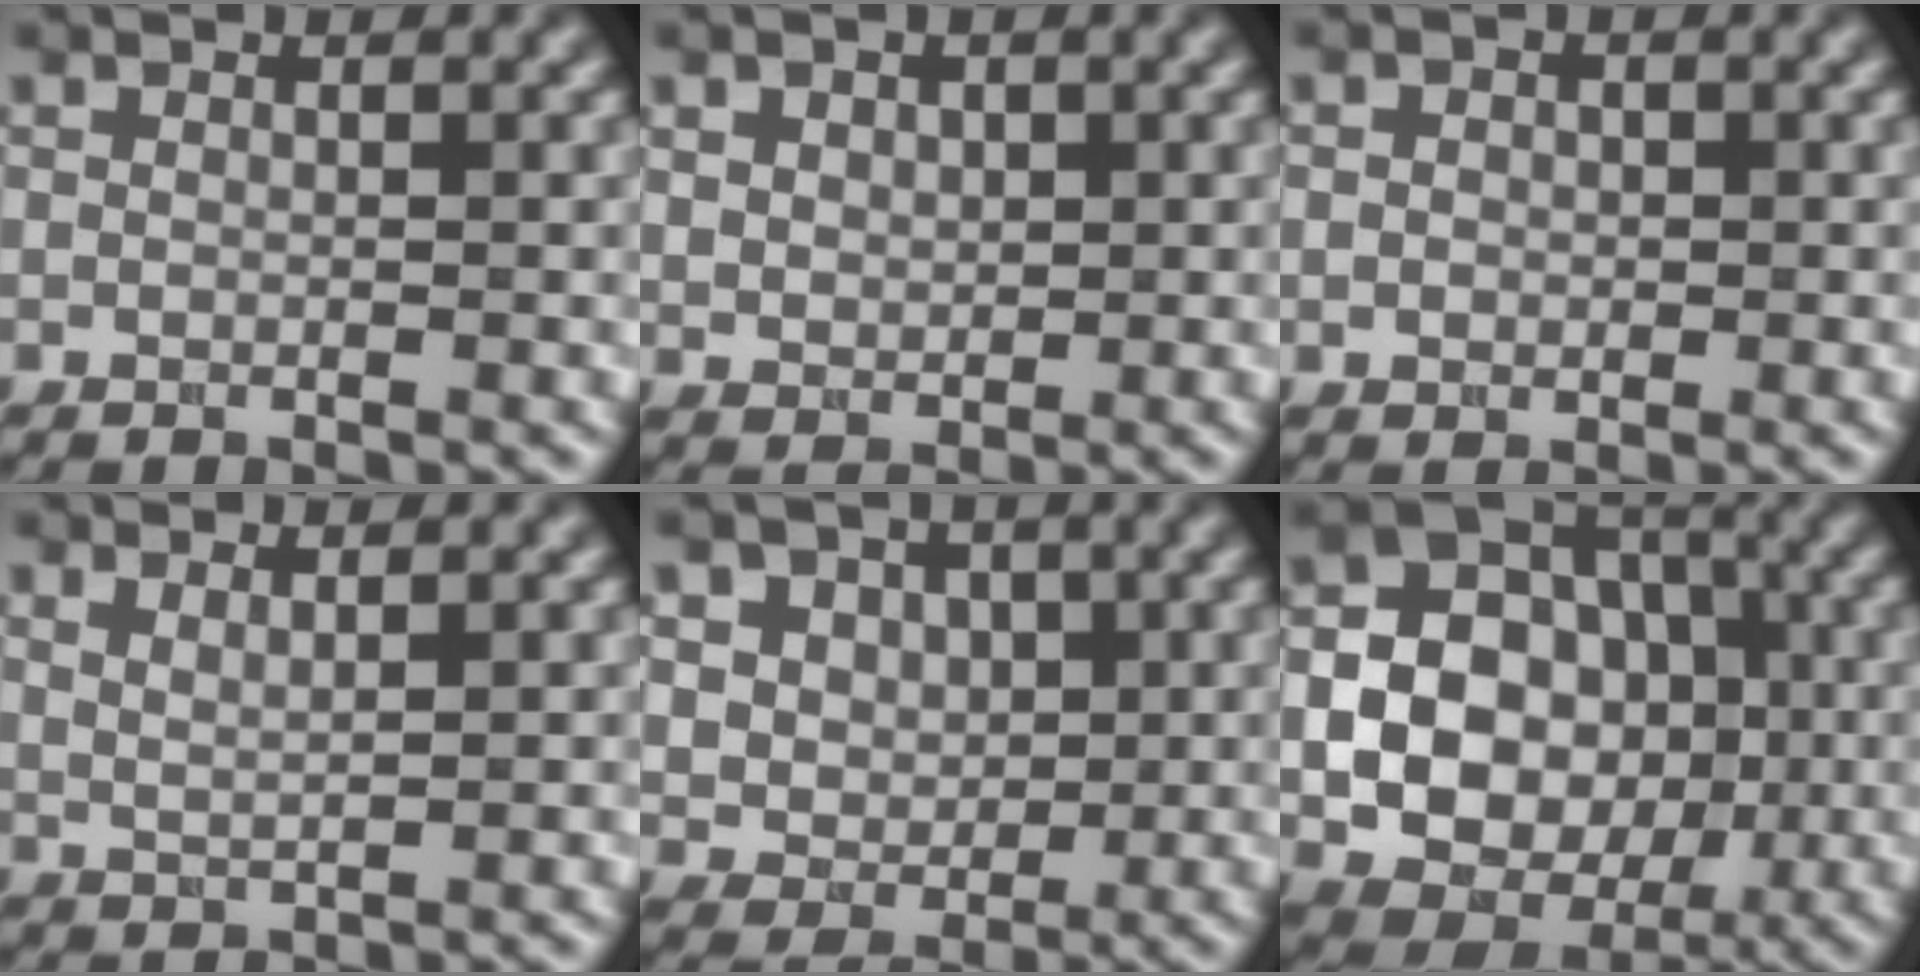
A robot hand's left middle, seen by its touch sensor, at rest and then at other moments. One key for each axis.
{"total": 3.3, "fx": 1.5, "fy": 2.5, "fz": 1.5, "tx": -0.043, "ty": 0.007, "tz": 0.030}
{"total": 1.7, "fx": 0.2, "fy": 1.5, "fz": 0.8, "tx": -0.008, "ty": 0.009, "tz": -0.006}
{"total": 1.6, "fx": 1.2, "fy": 0.5, "fz": 1.0, "tx": -0.014, "ty": -0.002, "tz": 0.021}
{"total": 5.9, "fx": 2.2, "fy": 4.9, "fz": 2.4, "tx": -0.045, "ty": -0.001, "tz": 0.039}
{"total": 14.6, "fx": -1.3, "fy": 12.5, "fz": 7.4, "tx": -0.145, "ty": 0.016, "tz": -0.033}